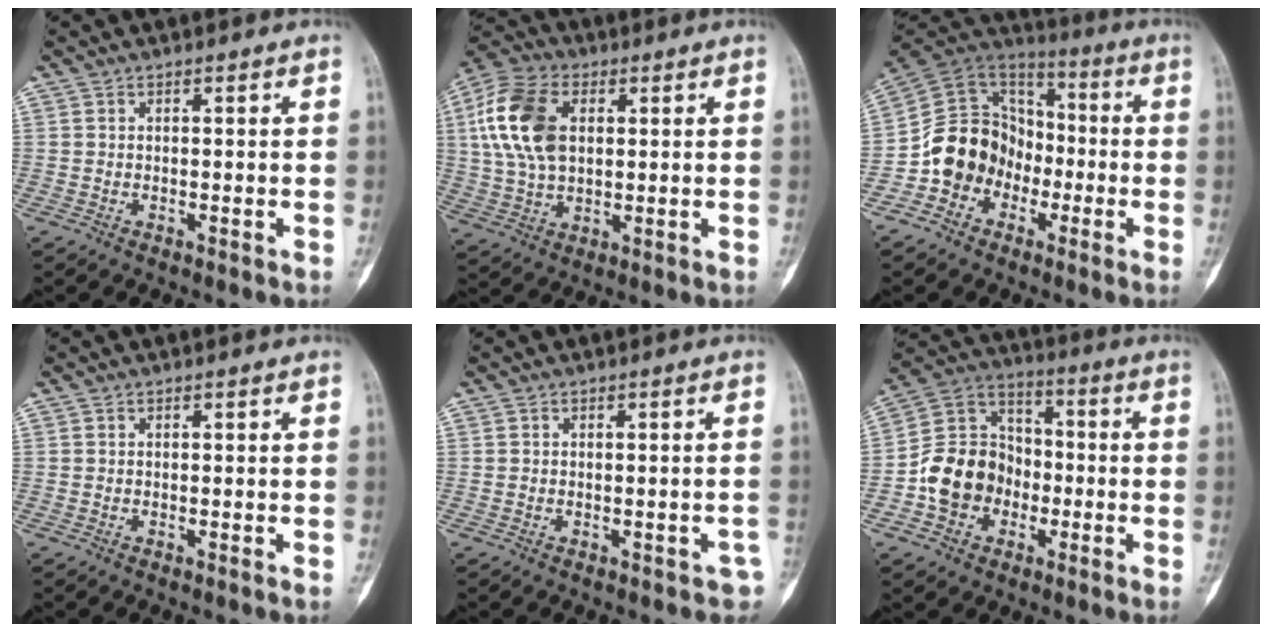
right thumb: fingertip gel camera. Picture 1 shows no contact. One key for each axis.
{"total": 14.9, "fx": 3.1, "fy": 9.3, "fz": 11.2, "tx": -0.230, "ty": 0.011, "tz": 0.057}
{"total": 14.6, "fx": -5.5, "fy": 12.5, "fz": 5.3, "tx": -0.054, "ty": 0.086, "tz": -0.103}
{"total": 0.0}
{"total": 2.2, "fx": -1.1, "fy": 1.3, "fz": 1.4, "tx": -0.011, "ty": 0.017, "tz": -0.008}
{"total": 13.6, "fx": -3.7, "fy": 11.4, "fz": 6.4, "tx": -0.085, "ty": 0.050, "tz": -0.073}